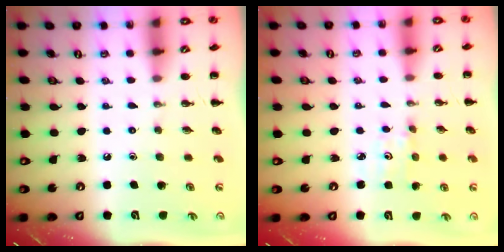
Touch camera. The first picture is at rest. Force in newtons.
{"total": 2.8, "press": 2.7, "slide": 0.8}